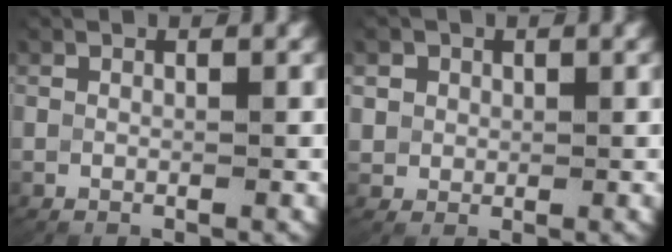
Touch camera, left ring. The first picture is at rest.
{"total": 3.4, "force": [0.9, 3.1, 1.2], "torque": [-0.038, -0.008, 0.021]}